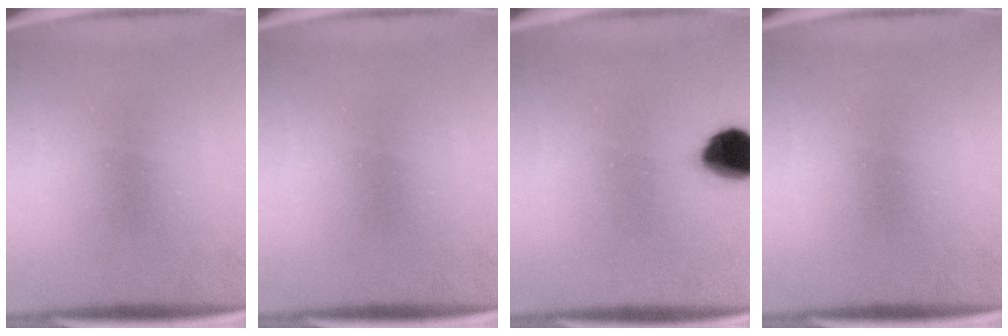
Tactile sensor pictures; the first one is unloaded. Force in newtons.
{"total": 0.0}
{"total": 10.5}
{"total": 0.0}